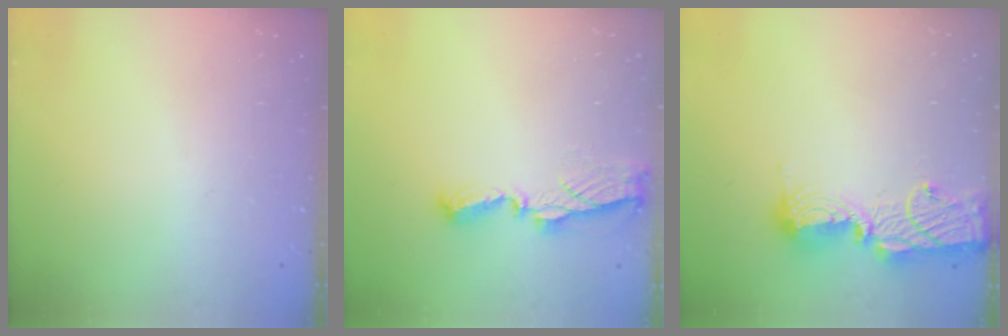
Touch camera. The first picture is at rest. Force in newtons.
{"total": 6.7, "press": 6.7, "slide": 0.2}
{"total": 13.6, "press": 13.5, "slide": 1.0}